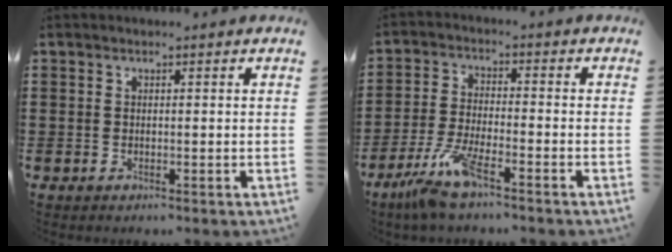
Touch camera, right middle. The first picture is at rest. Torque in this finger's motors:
{"motor_torque": [1.30, -0.84, 0.20, 0.11]}